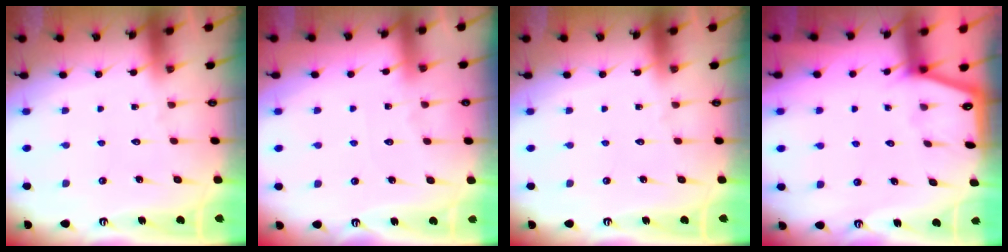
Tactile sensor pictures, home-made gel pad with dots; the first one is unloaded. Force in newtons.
{"total": 3.9, "press": 3.9, "slide": 0.6}
{"total": 0.0}
{"total": 1.3, "press": 1.2, "slide": 0.2}